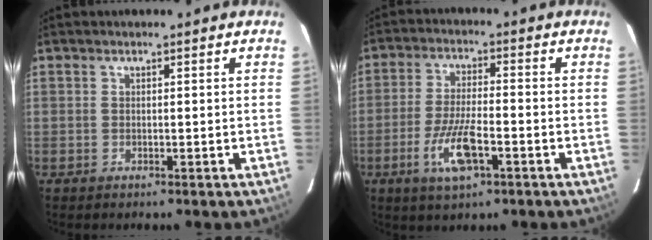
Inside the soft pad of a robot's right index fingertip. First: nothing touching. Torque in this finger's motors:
{"motor_torque": [0.33, -0.21, 0.21, 0.07]}